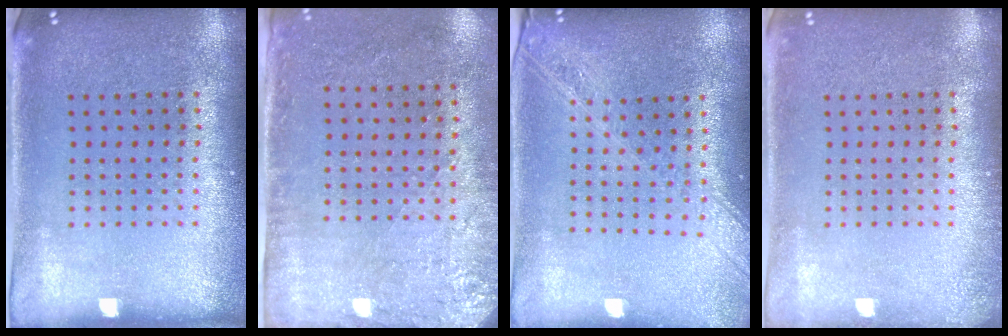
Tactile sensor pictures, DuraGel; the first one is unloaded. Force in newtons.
{"total": 2.9, "press": 2.3, "slide": 1.7}
{"total": 2.0, "press": 1.8, "slide": 1.0}
{"total": 1.1, "press": 1.0, "slide": 0.2}